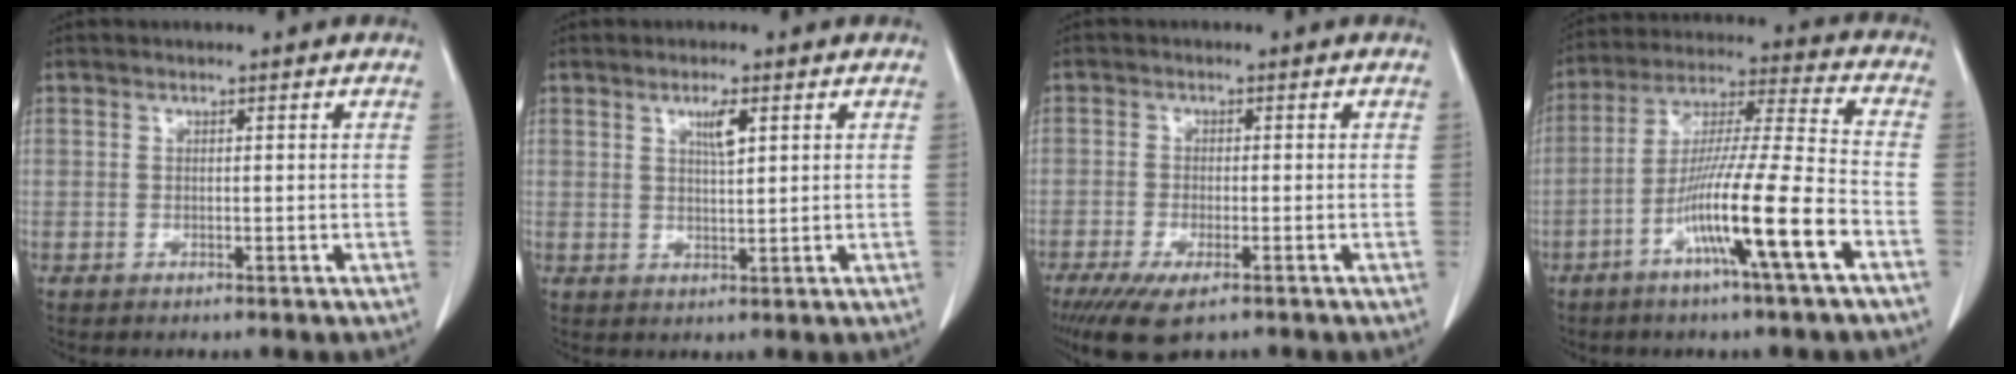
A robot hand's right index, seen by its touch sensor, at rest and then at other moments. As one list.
[{"total": 3.0, "force": [1.4, 0.4, 2.6], "torque": [-0.046, -0.002, 0.025]}, {"total": 7.1, "force": [-4.6, 1.9, 5.0], "torque": [-0.083, -0.017, -0.073]}, {"total": 15.0, "force": [-6.5, -0.8, 13.5], "torque": [-0.249, -0.006, -0.118]}]